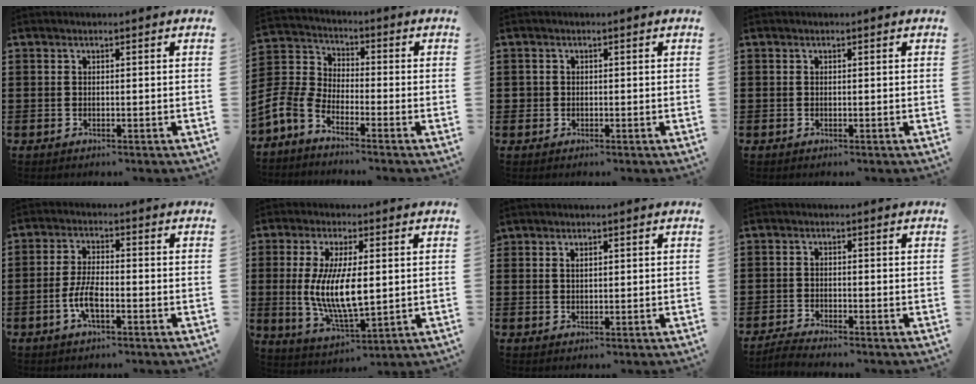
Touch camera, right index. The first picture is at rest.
{"total": 5.2, "force": [-4.7, 1.6, 1.6], "torque": [-0.076, -0.017, -0.105]}
{"total": 0.9, "force": [-0.2, 0.9, 0.2], "torque": [-0.005, 0.004, -0.005]}
{"total": 0.0}
{"total": 5.3, "force": [-1.9, 1.9, 4.6], "torque": [-0.113, -0.005, -0.044]}
{"total": 9.9, "force": [0.6, 3.6, 9.2], "torque": [-0.196, -0.006, 0.007]}
{"total": 1.3, "force": [1.0, 0.6, 0.5], "torque": [-0.010, 0.003, 0.019]}
{"total": 2.0, "force": [-2.0, -0.1, 0.3], "torque": [-0.006, 0.002, -0.040]}